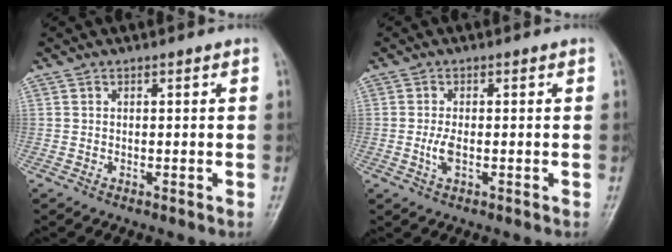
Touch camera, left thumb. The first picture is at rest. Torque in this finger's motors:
{"motor_torque": [-0.02, 0.07, -0.02, -0.04, 0.03]}